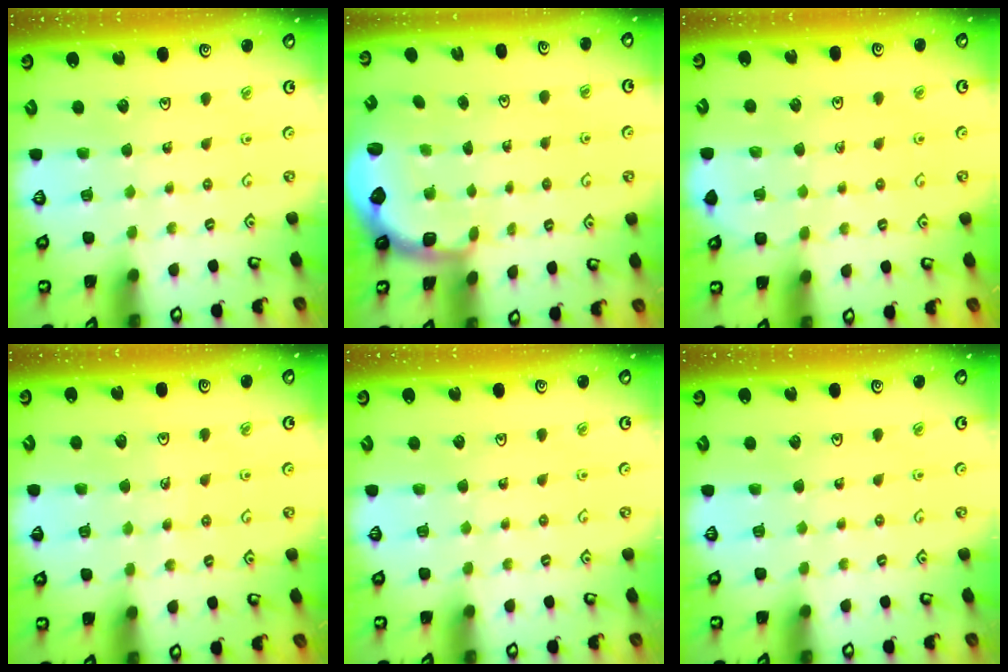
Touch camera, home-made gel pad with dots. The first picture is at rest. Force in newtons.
{"total": 2.9, "press": 1.8, "slide": 2.2}
{"total": 4.3, "press": 4.3, "slide": 0.4}
{"total": 5.4, "press": 5.3, "slide": 0.9}
{"total": 0.0}
{"total": 0.0}